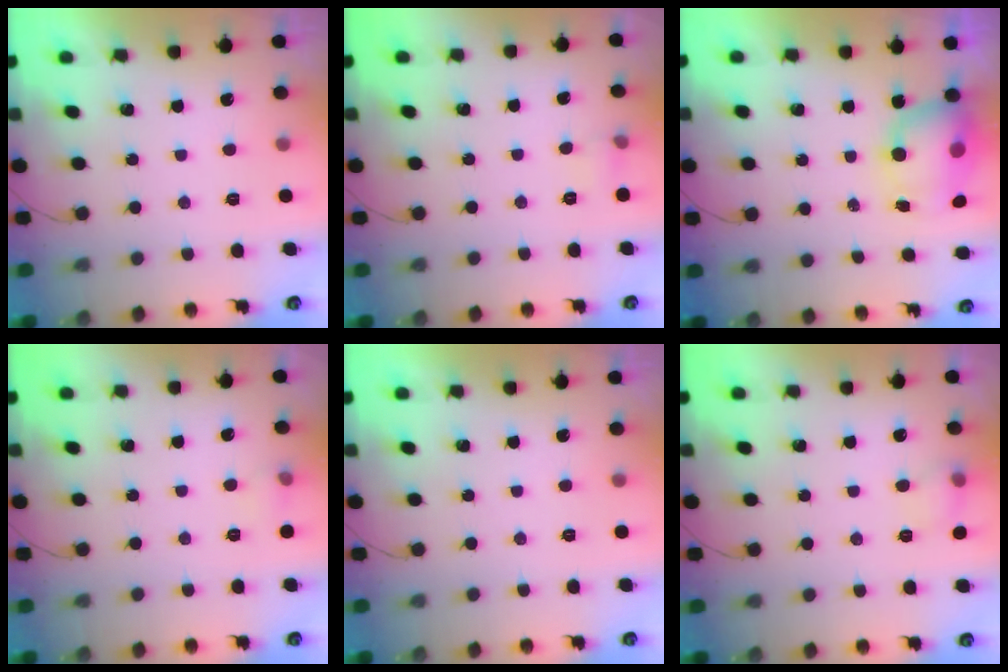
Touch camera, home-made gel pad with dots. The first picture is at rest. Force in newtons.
{"total": 4.5, "press": 4.2, "slide": 1.5}
{"total": 8.0, "press": 7.7, "slide": 2.2}
{"total": 4.8, "press": 4.3, "slide": 2.1}
{"total": 0.0}
{"total": 6.2, "press": 6.0, "slide": 1.6}